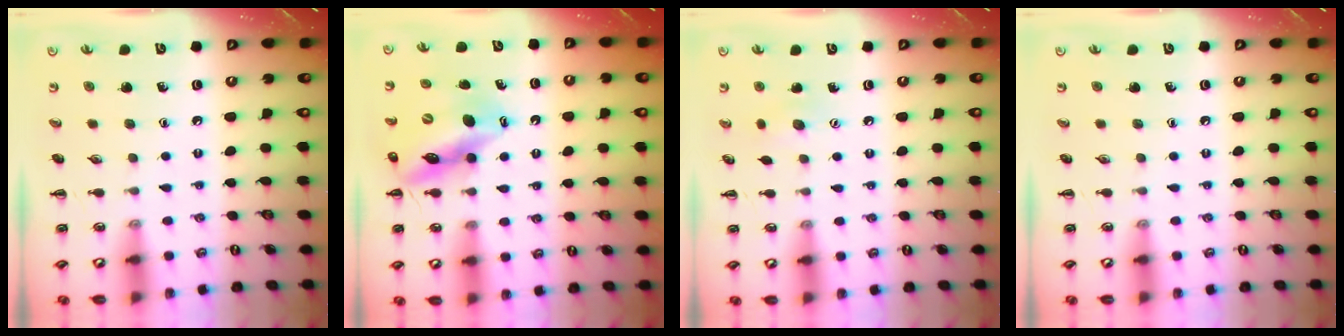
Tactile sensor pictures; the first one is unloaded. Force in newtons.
{"total": 13.6, "press": 13.0, "slide": 3.9}
{"total": 6.2, "press": 6.1, "slide": 1.3}
{"total": 0.0}